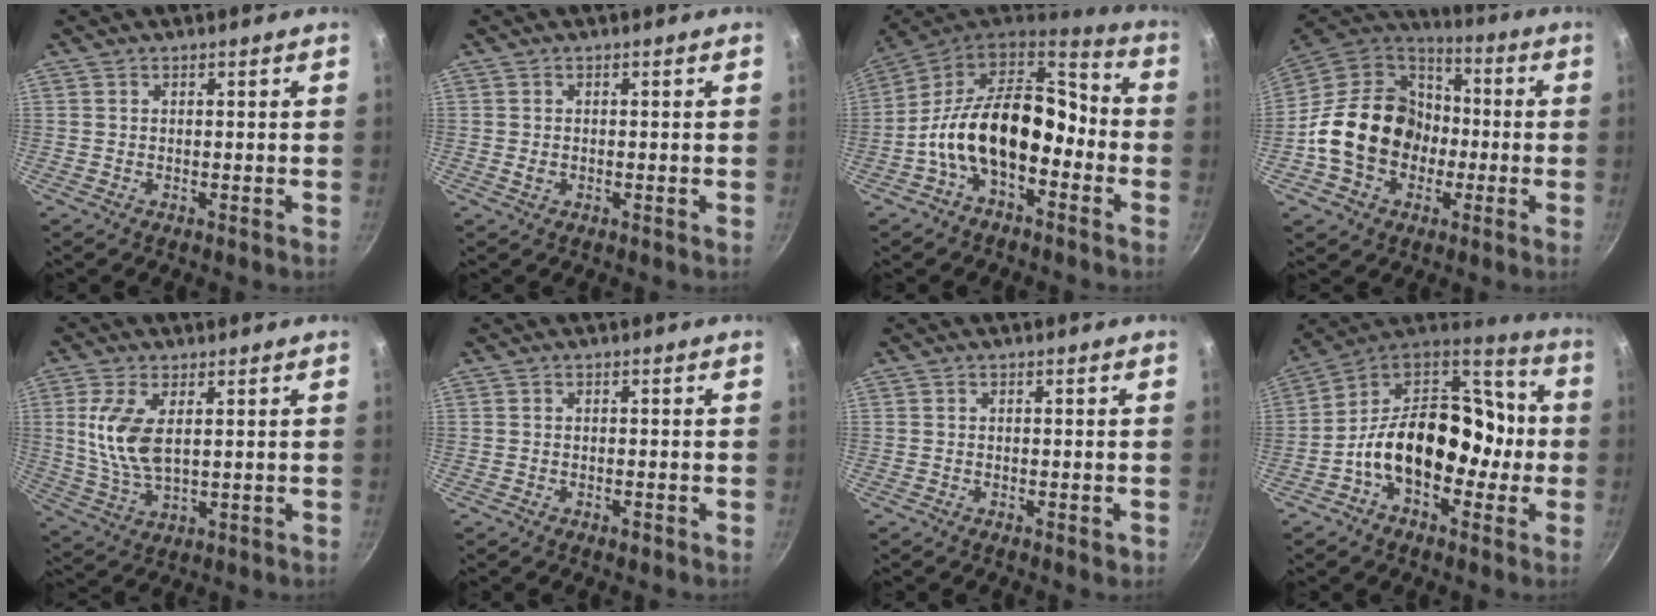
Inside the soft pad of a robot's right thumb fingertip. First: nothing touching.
{"total": 1.1, "force": [-0.2, 0.8, 0.8], "torque": [-0.013, 0.000, -0.004]}
{"total": 18.4, "force": [-4.5, 11.0, 14.0], "torque": [-0.214, 0.065, -0.098]}
{"total": 20.7, "force": [-3.1, 16.7, 11.8], "torque": [-0.184, 0.052, -0.056]}
{"total": 9.8, "force": [2.1, 4.8, 8.3], "torque": [-0.169, -0.012, 0.048]}
{"total": 1.1, "force": [-0.7, 0.5, 0.7], "torque": [-0.015, 0.004, -0.010]}
{"total": 1.1, "force": [-0.5, 0.5, 0.8], "torque": [-0.014, 0.003, -0.008]}
{"total": 20.8, "force": [-3.5, 14.1, 14.9], "torque": [-0.189, 0.068, -0.073]}